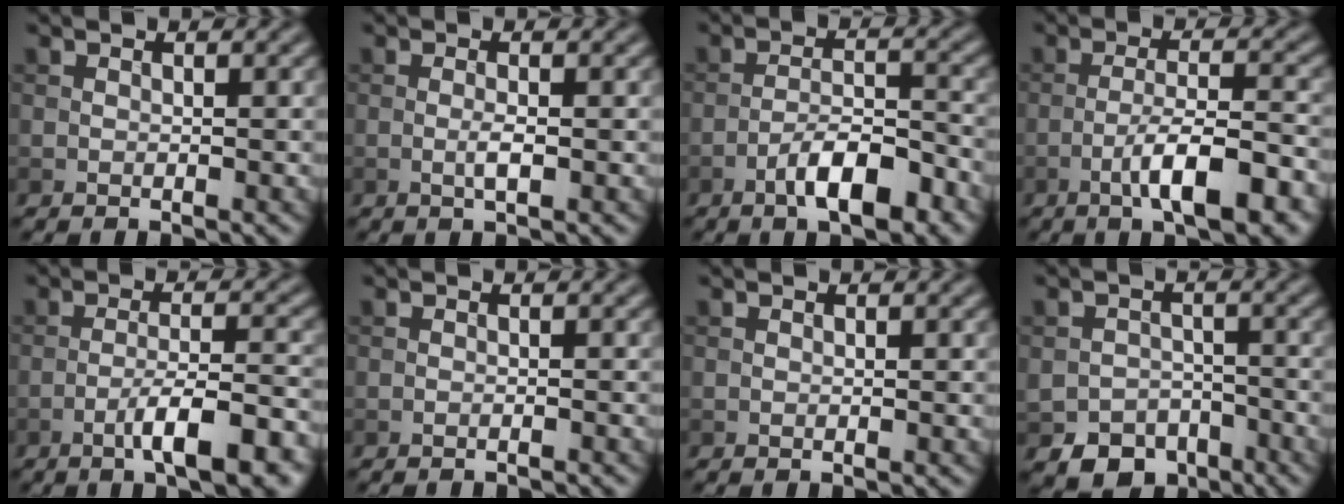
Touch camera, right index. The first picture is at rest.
{"total": 1.4, "force": [-0.3, 0.2, 1.3], "torque": [-0.027, -0.001, -0.008]}
{"total": 5.5, "force": [-3.1, 1.7, 4.2], "torque": [-0.068, 0.009, -0.053]}
{"total": 6.8, "force": [-3.2, 1.6, 5.9], "torque": [-0.100, 0.007, -0.053]}
{"total": 7.0, "force": [-3.7, 1.4, 5.8], "torque": [-0.092, 0.008, -0.059]}
{"total": 1.2, "force": [-1.1, 0.2, 0.3], "torque": [0.003, 0.000, -0.018]}
{"total": 0.0}
{"total": 5.2, "force": [-3.2, 3.6, 2.0], "torque": [-0.026, -0.013, -0.044]}